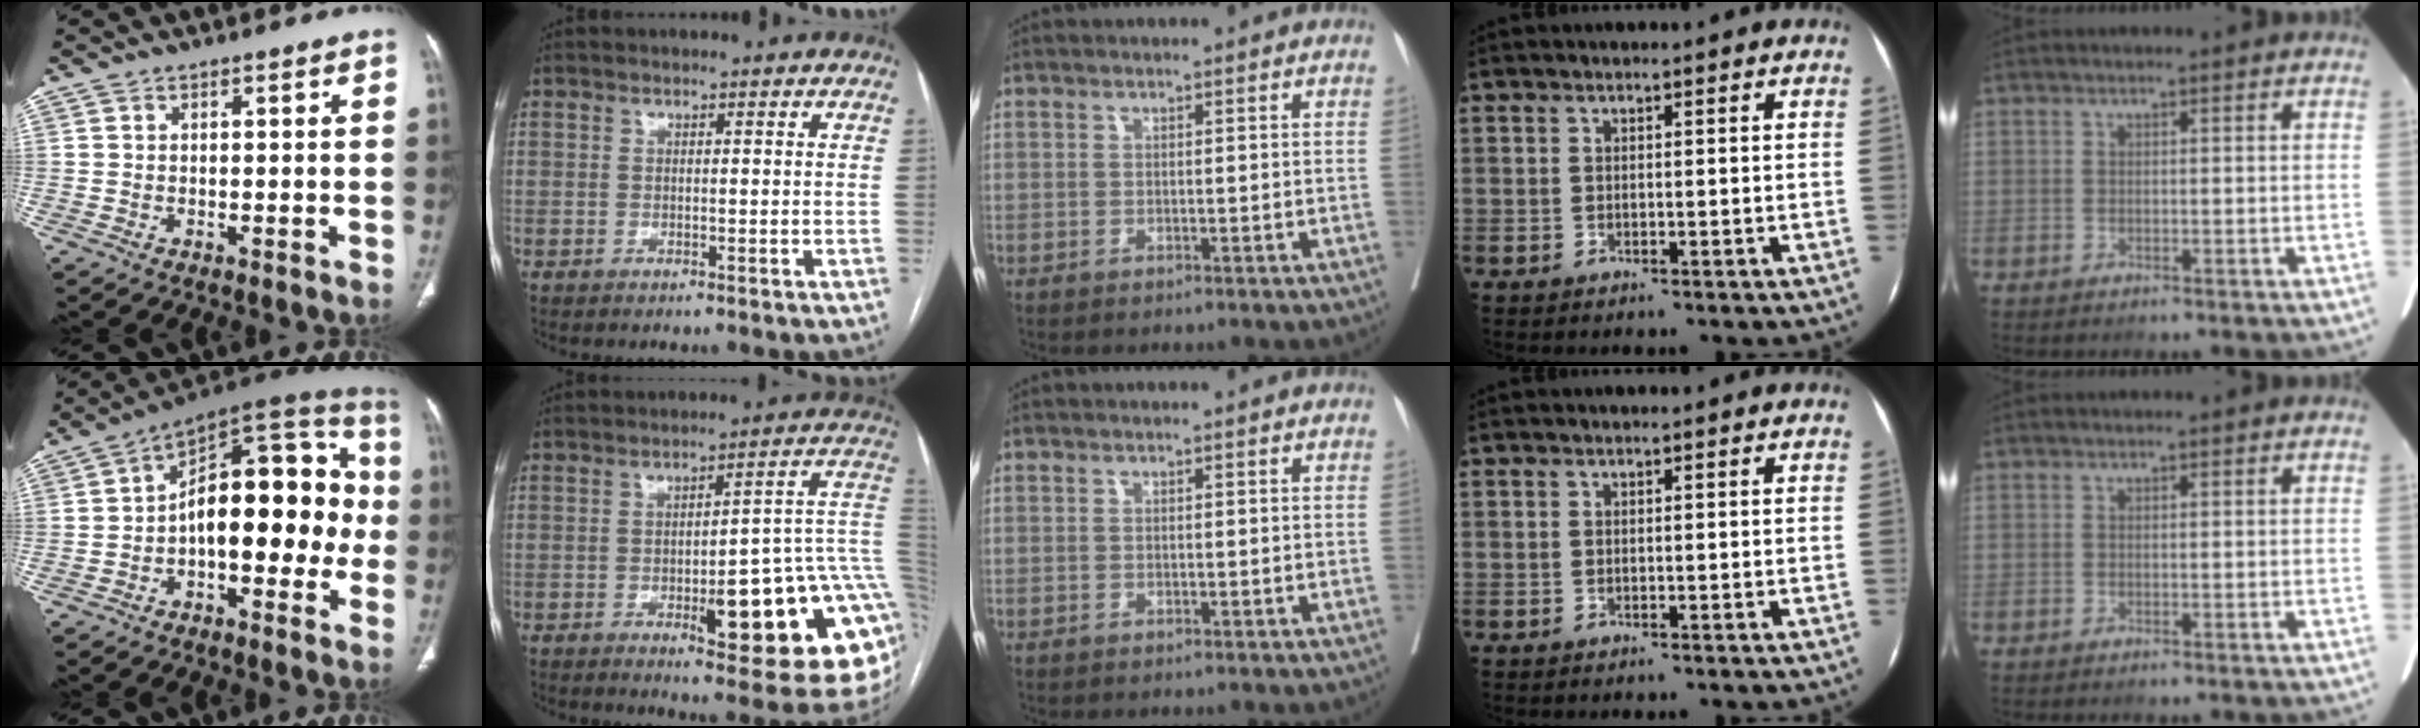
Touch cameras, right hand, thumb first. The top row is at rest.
{"thumb": {"total": 21.2, "force": [-2.0, 10.7, 18.2], "torque": [-0.224, 0.058, -0.038]}, "index": {"total": 21.6, "force": [-5.2, 4.3, 20.5], "torque": [-0.157, 0.018, -0.057]}}